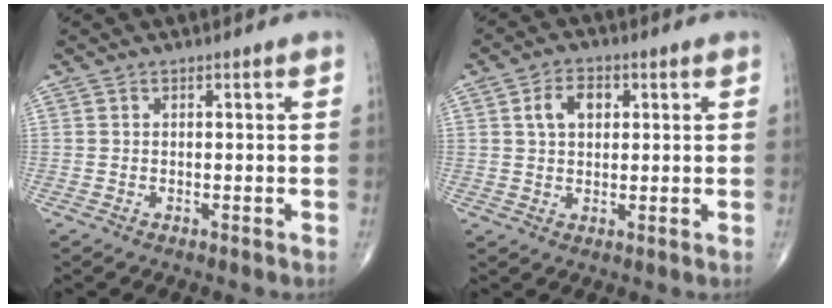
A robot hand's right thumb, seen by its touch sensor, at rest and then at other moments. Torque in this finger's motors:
{"motor_torque": [-0.75, 0.36, 0.56, 0.24, 0.06]}